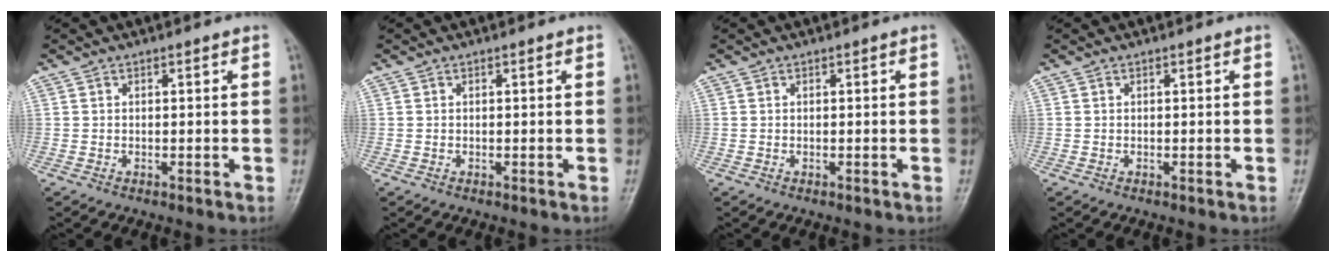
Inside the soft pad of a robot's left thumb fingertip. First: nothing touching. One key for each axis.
{"total": 0.0}
{"total": 0.0}
{"total": 0.0}